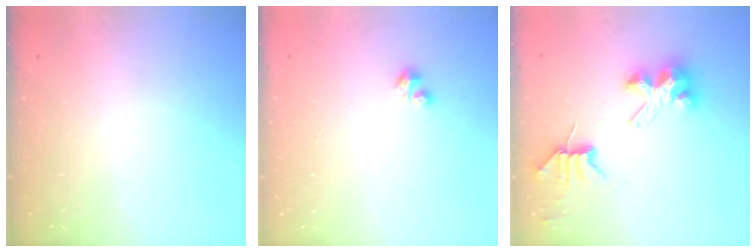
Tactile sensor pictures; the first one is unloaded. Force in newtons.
{"total": 1.6, "press": 1.6, "slide": 0.4}
{"total": 7.7, "press": 7.7, "slide": 0.7}